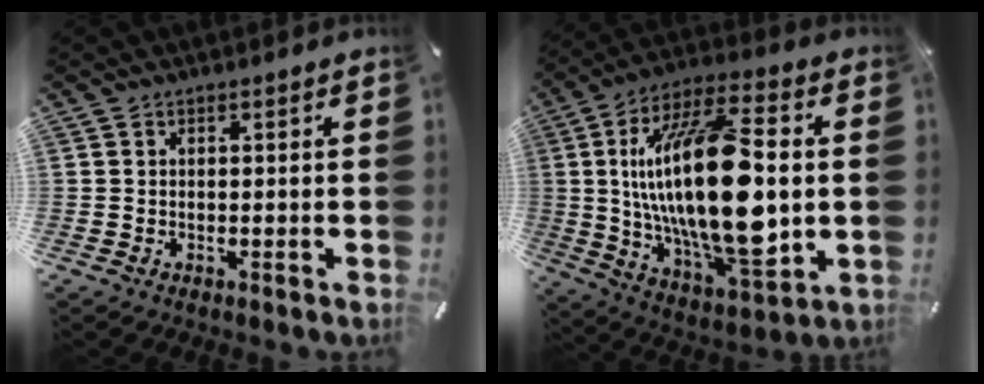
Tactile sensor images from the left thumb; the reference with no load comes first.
{"total": 29.4, "force": [1.1, 12.5, 26.7], "torque": [-0.542, -0.022, 0.012]}